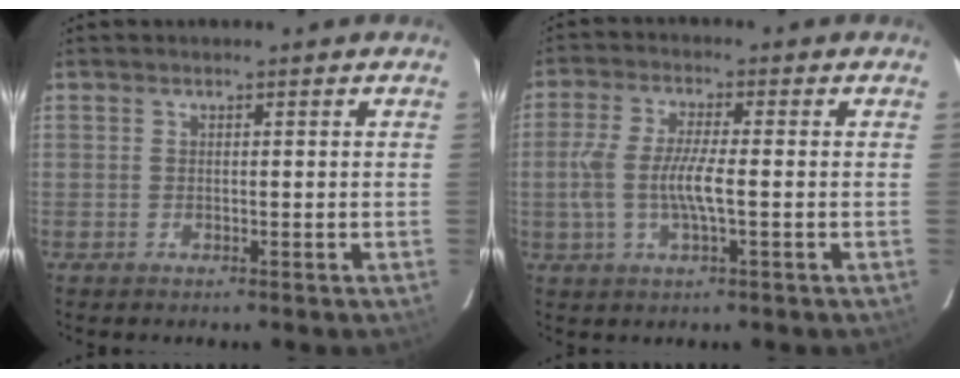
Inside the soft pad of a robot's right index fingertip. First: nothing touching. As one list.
[{"total": 7.7, "force": [-1.2, 1.5, 7.5], "torque": [-0.152, 0.000, -0.024]}]